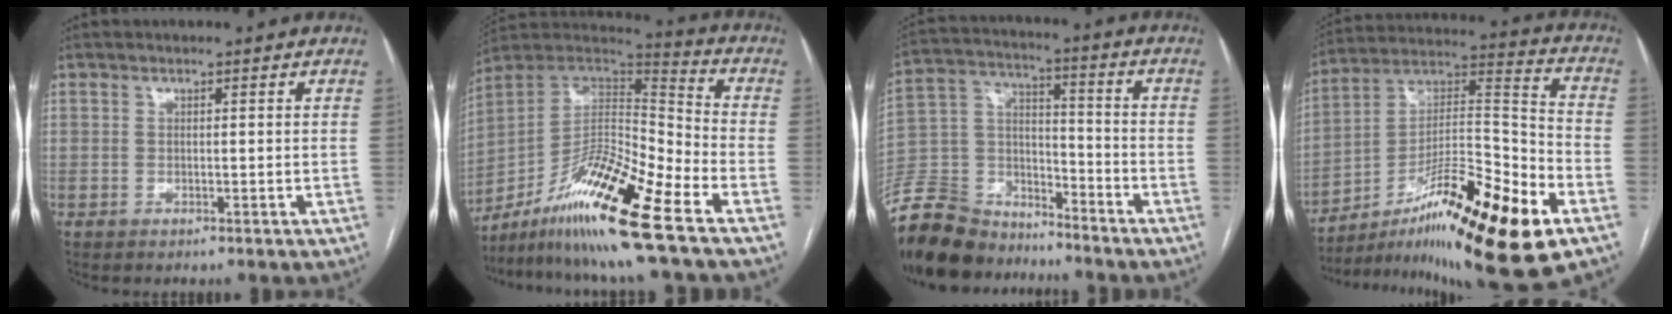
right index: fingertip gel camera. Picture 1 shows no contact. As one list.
[{"total": 18.5, "force": [-11.5, 0.9, 14.5], "torque": [-0.282, -0.006, -0.205]}, {"total": 15.5, "force": [-13.8, 5.8, 3.8], "torque": [-0.082, 0.024, -0.256]}, {"total": 24.8, "force": [-13.5, 2.8, 20.7], "torque": [-0.306, 0.000, -0.216]}]